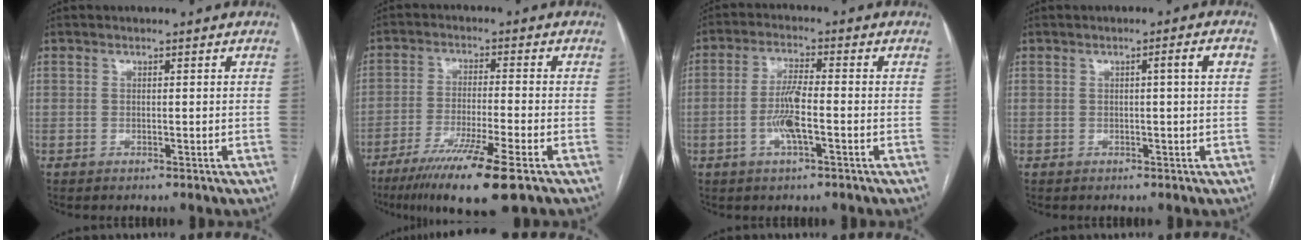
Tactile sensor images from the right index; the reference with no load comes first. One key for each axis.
{"total": 12.3, "fx": -7.7, "fy": -0.3, "fz": 9.6, "tx": -0.169, "ty": -0.035, "tz": -0.127}
{"total": 6.0, "fx": -1.7, "fy": 0.8, "fz": 5.7, "tx": -0.120, "ty": 0.001, "tz": -0.032}
{"total": 2.7, "fx": 0.5, "fy": -0.2, "fz": 2.6, "tx": -0.037, "ty": 0.005, "tz": 0.008}